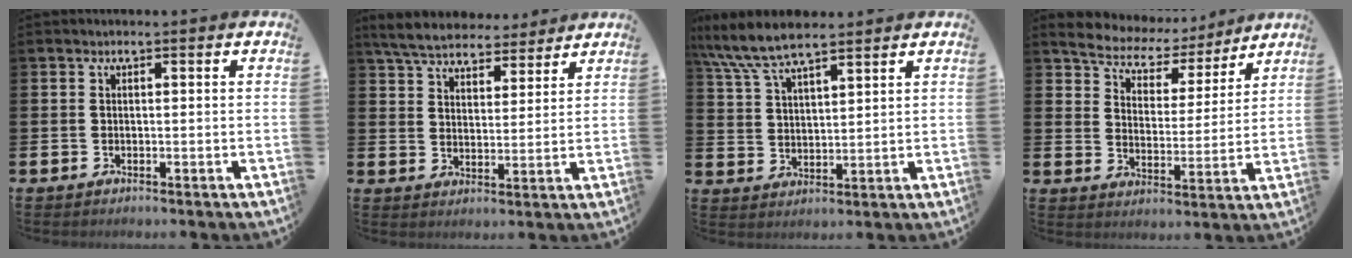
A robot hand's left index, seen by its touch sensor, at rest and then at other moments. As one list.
[{"total": 6.2, "force": [5.9, 1.7, 1.1], "torque": [-0.047, -0.026, 0.107]}, {"total": 8.1, "force": [7.2, 1.7, 3.2], "torque": [-0.092, -0.018, 0.133]}, {"total": 6.3, "force": [5.9, 2.1, 0.5], "torque": [-0.038, -0.049, 0.101]}]